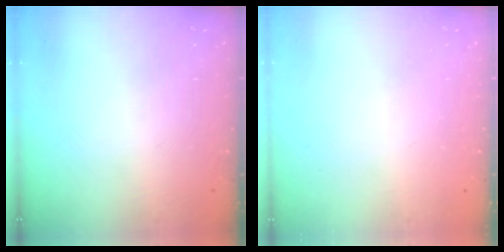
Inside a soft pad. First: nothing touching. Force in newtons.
{"total": 0.0}